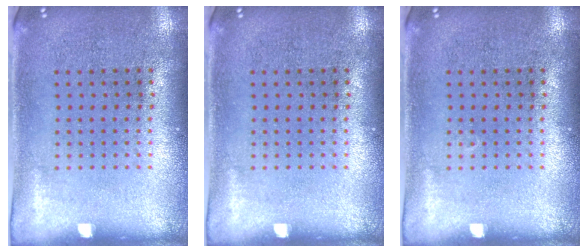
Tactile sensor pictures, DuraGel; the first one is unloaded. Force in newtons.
{"total": 0.0}
{"total": 0.0}